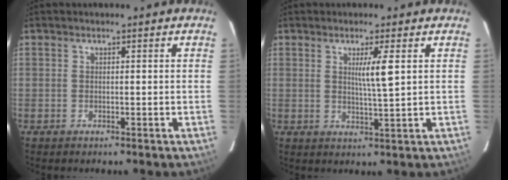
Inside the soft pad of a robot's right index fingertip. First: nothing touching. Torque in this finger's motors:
{"motor_torque": [0.70, -0.08, 0.13, 0.09]}